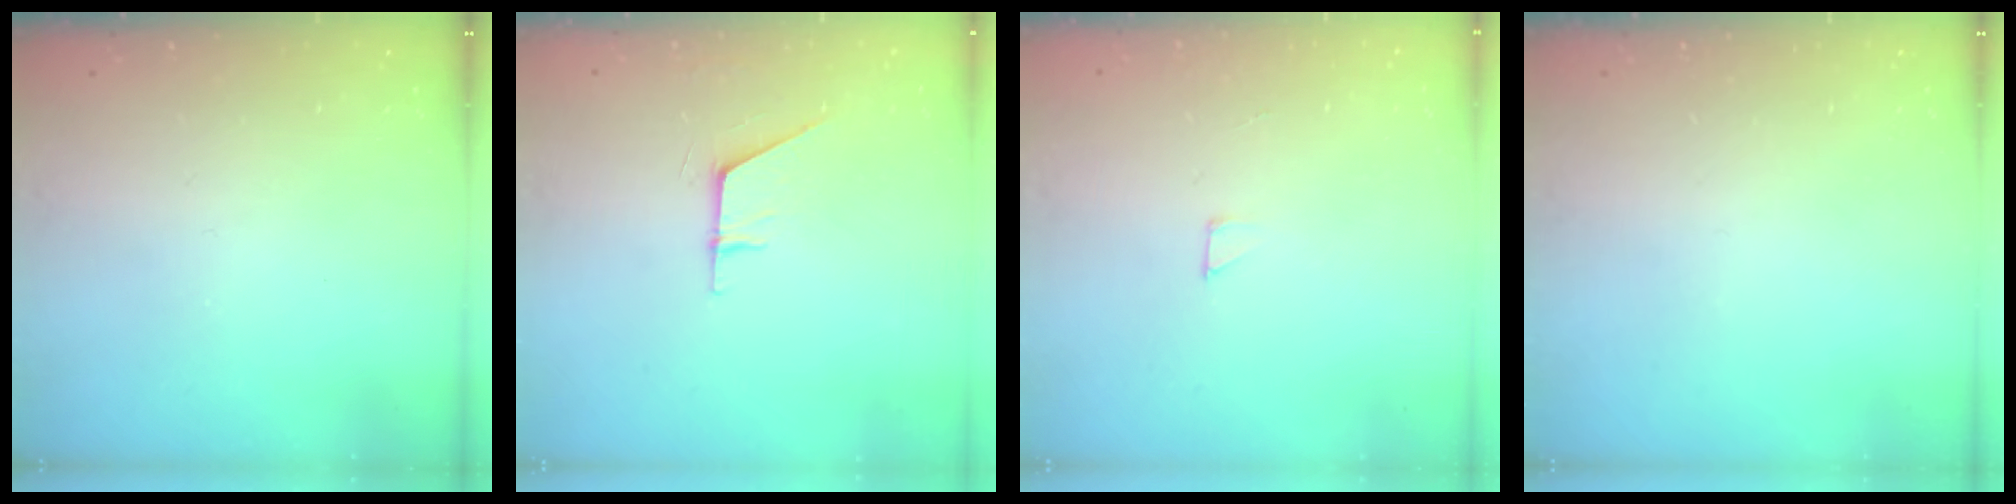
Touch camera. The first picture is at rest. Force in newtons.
{"total": 5.8, "press": 5.8, "slide": 0.6}
{"total": 2.0, "press": 2.0, "slide": 0.0}
{"total": 0.0}